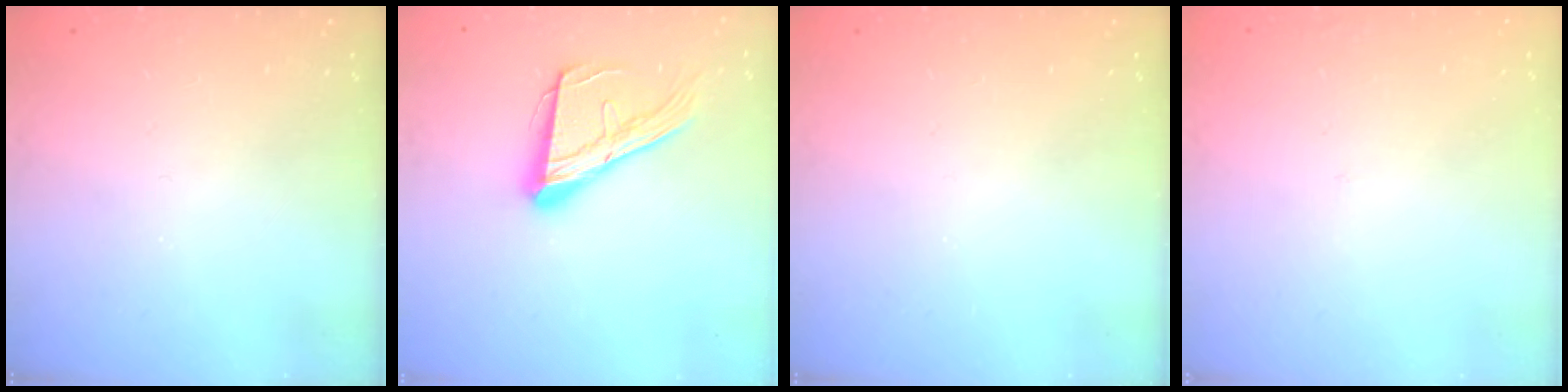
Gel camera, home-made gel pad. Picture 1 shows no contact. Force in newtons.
{"total": 15.3, "press": 15.2, "slide": 1.4}
{"total": 0.0}
{"total": 1.4, "press": 1.4, "slide": 0.1}